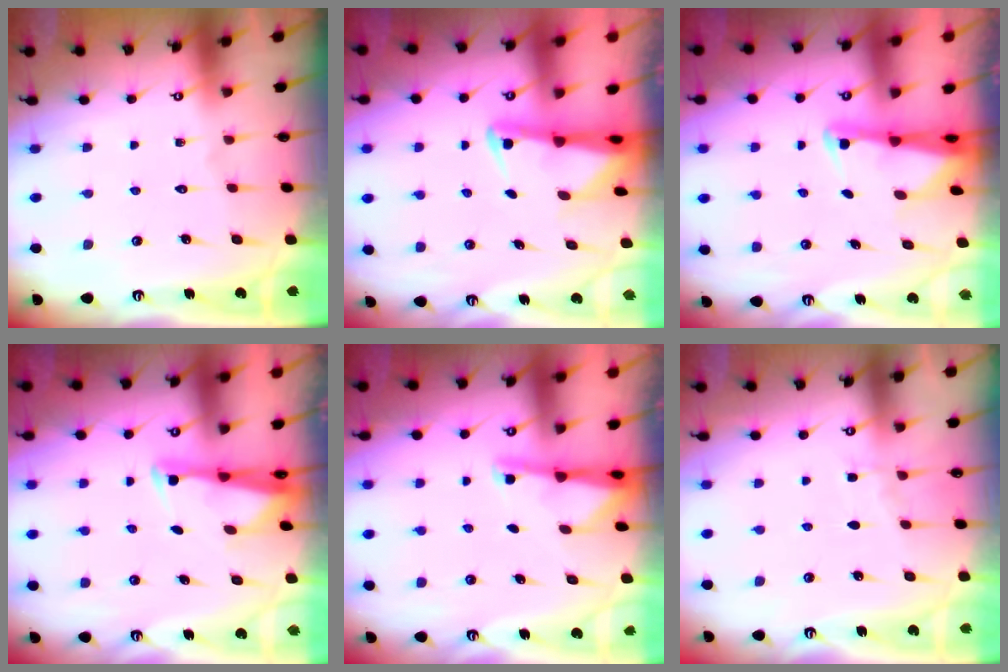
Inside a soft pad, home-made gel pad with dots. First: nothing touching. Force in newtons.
{"total": 2.6, "press": 2.5, "slide": 0.5}
{"total": 2.7, "press": 2.6, "slide": 0.5}
{"total": 2.7, "press": 2.6, "slide": 0.7}
{"total": 2.9, "press": 2.8, "slide": 0.5}
{"total": 3.4, "press": 3.4, "slide": 0.5}